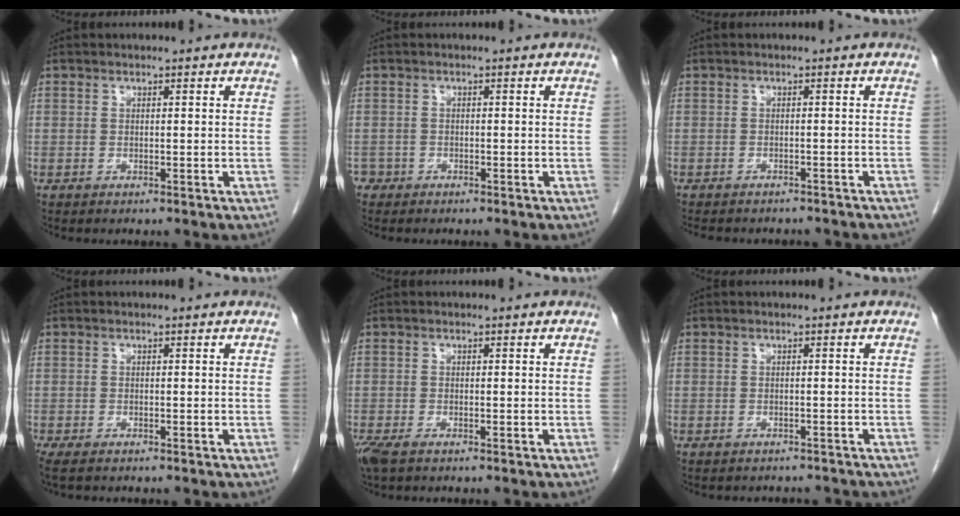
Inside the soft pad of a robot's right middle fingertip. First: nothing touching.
{"total": 1.2, "force": [-0.9, 0.8, -0.1], "torque": [-0.003, 0.004, -0.014]}
{"total": 9.5, "force": [-8.4, 3.1, 3.3], "torque": [-0.053, 0.002, -0.095]}
{"total": 3.0, "force": [-2.4, 1.0, 1.6], "torque": [-0.031, -0.010, -0.036]}
{"total": 2.8, "force": [-2.0, 0.8, 1.9], "torque": [-0.042, -0.010, -0.035]}
{"total": 4.4, "force": [-4.1, 1.4, 0.9], "torque": [-0.008, -0.003, -0.045]}